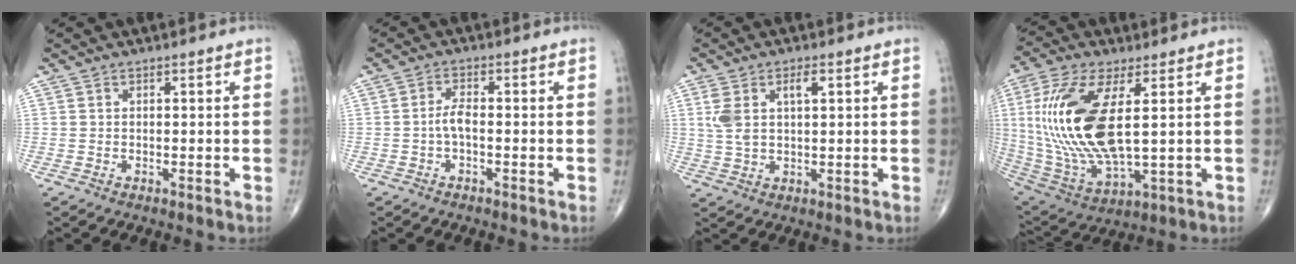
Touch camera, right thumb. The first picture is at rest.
{"total": 2.7, "force": [-0.7, 1.0, 2.4], "torque": [-0.050, 0.008, -0.015]}
{"total": 6.4, "force": [2.0, 2.9, 5.3], "torque": [-0.119, 0.007, 0.045]}
{"total": 21.2, "force": [3.1, 8.3, 19.2], "torque": [-0.427, -0.023, 0.066]}